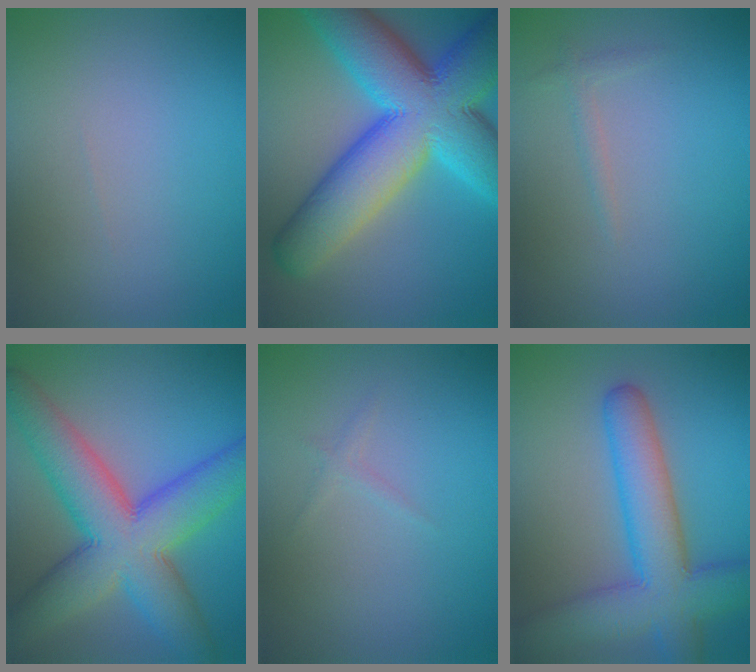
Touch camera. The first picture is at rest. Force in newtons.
{"total": 14.8, "press": 14.8, "slide": 0.4}
{"total": 0.9, "press": 0.9, "slide": 0.1}
{"total": 11.2, "press": 11.2, "slide": 0.4}
{"total": 0.7, "press": 0.7, "slide": 0.1}
{"total": 8.6, "press": 8.6, "slide": 0.5}